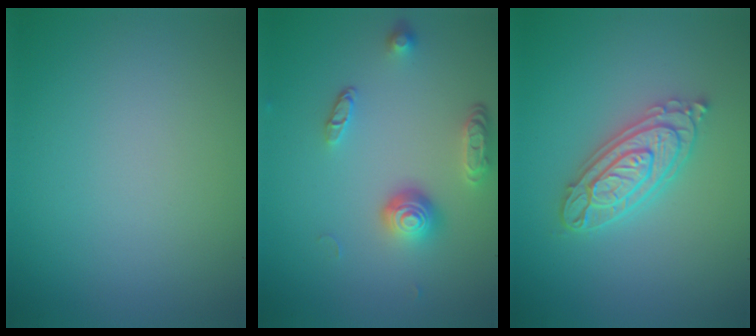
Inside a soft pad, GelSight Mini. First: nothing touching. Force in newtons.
{"total": 3.9, "press": 2.9, "slide": 2.7}
{"total": 4.3, "press": 4.3, "slide": 0.6}